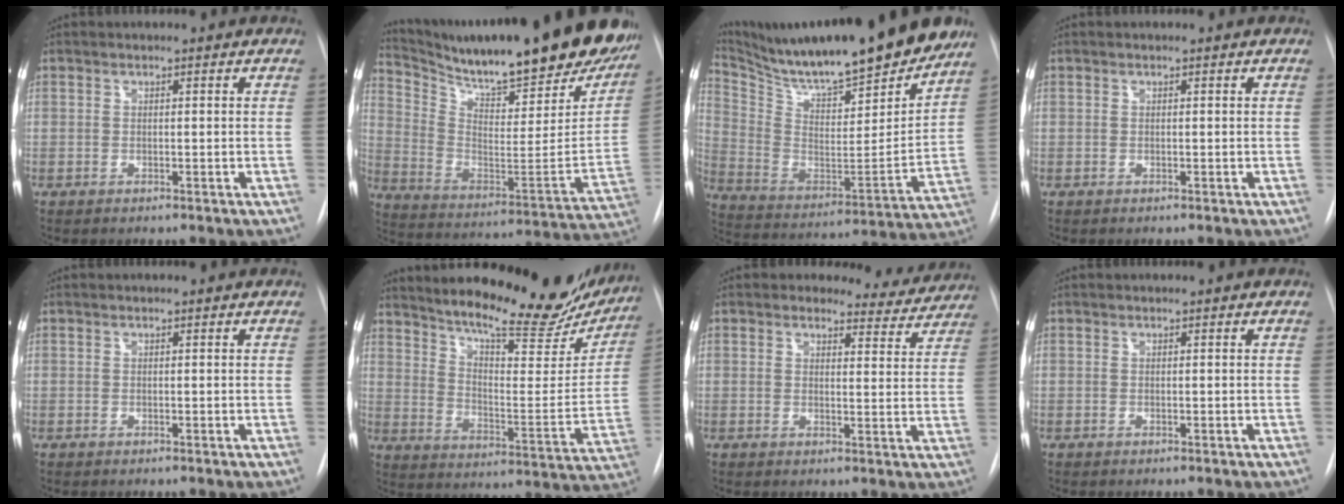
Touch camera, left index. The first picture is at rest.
{"total": 32.3, "force": [26.9, 5.5, 16.9], "torque": [-0.283, -0.082, 0.375]}
{"total": 26.8, "force": [23.2, 3.3, 13.0], "torque": [-0.235, -0.051, 0.353]}
{"total": 0.0}
{"total": 0.0}
{"total": 24.7, "force": [21.4, 5.3, 11.3], "torque": [-0.165, -0.050, 0.280]}
{"total": 6.8, "force": [6.3, 2.5, -0.1], "torque": [0.019, -0.020, 0.058]}
{"total": 0.0}